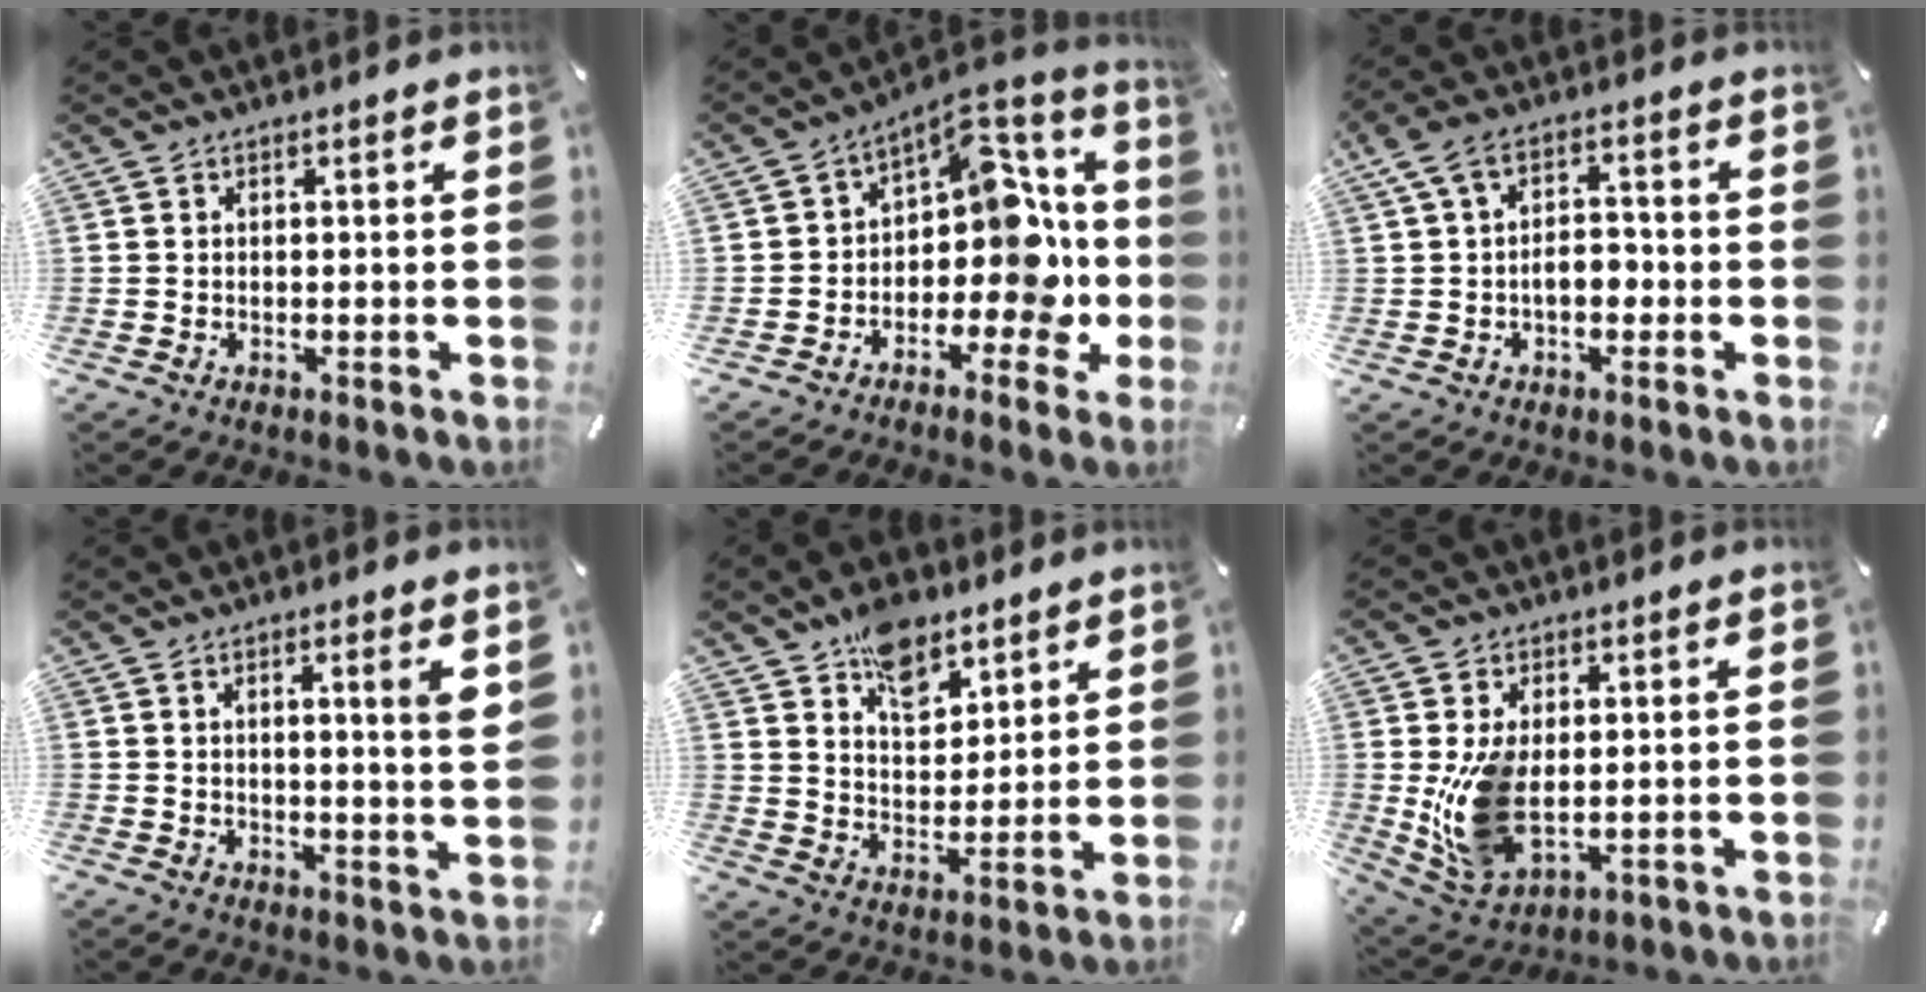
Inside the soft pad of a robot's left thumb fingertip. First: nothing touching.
{"total": 12.9, "force": [-0.8, 8.7, 9.5], "torque": [-0.125, -0.022, -0.021]}
{"total": 7.4, "force": [-1.0, 5.2, 5.1], "torque": [-0.092, 0.014, -0.018]}
{"total": 4.4, "force": [1.9, -0.2, 4.0], "torque": [-0.062, -0.014, 0.026]}
{"total": 10.5, "force": [7.5, 6.2, 3.8], "torque": [-0.046, -0.045, 0.134]}
{"total": 11.9, "force": [0.2, 7.2, 9.5], "torque": [-0.197, -0.019, 0.009]}